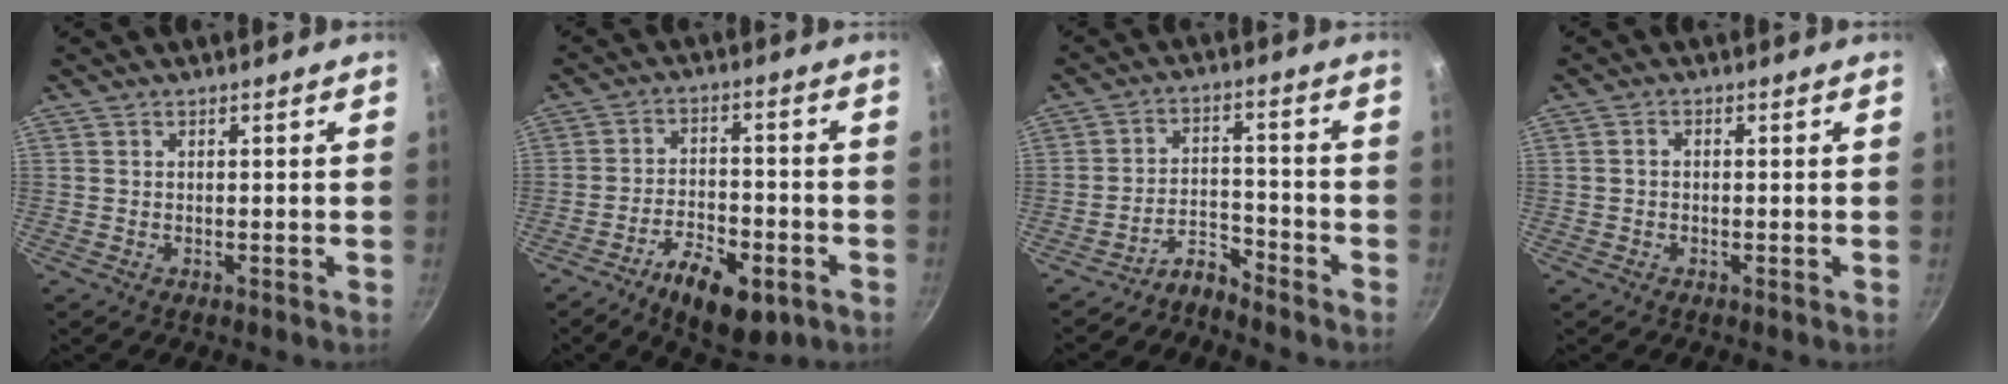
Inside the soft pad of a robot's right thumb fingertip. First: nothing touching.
{"total": 11.7, "force": [-6.1, 5.4, 8.4], "torque": [-0.117, 0.029, -0.095]}
{"total": 4.9, "force": [-4.7, 1.1, 0.6], "torque": [-0.008, 0.048, -0.099]}
{"total": 1.1, "force": [-0.3, 0.8, 0.7], "torque": [-0.014, 0.008, -0.006]}